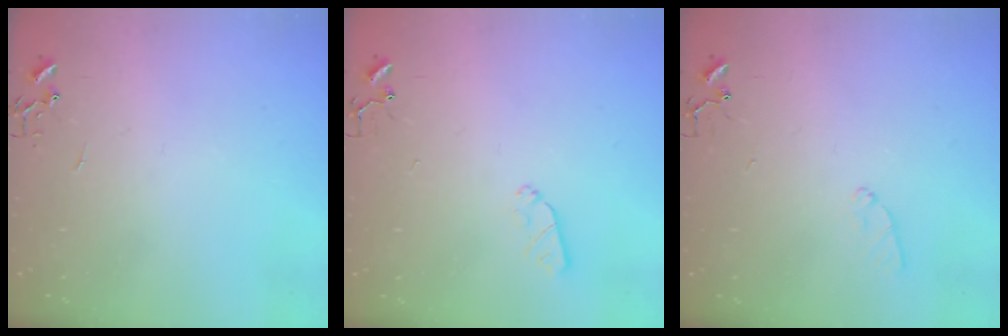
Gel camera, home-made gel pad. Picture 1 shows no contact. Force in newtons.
{"total": 5.2, "press": 5.2, "slide": 0.8}
{"total": 5.7, "press": 5.7, "slide": 0.6}